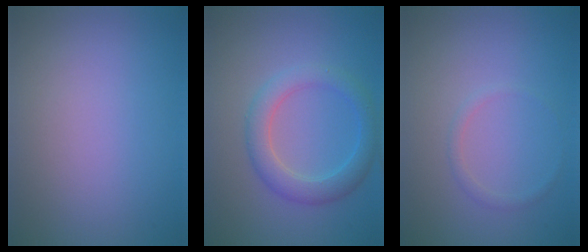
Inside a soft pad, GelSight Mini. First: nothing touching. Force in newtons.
{"total": 3.6, "press": 3.6, "slide": 0.3}
{"total": 0.8, "press": 0.8, "slide": 0.0}